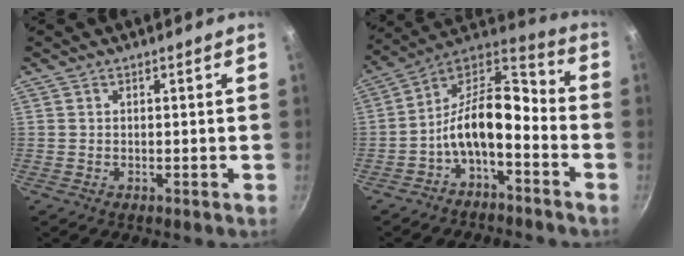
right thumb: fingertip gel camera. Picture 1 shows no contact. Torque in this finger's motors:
{"motor_torque": [1.78, 1.68, 1.25, -0.69, 0.22]}